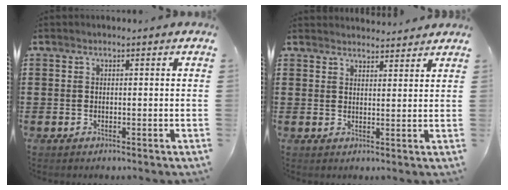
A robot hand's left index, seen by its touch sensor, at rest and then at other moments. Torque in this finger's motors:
{"motor_torque": [0.20, -1.95, 0.05, 0.01]}